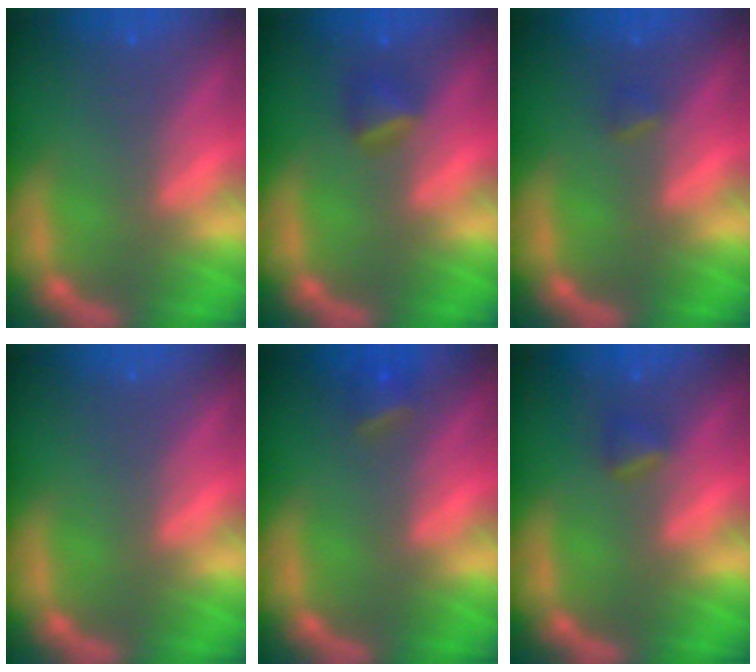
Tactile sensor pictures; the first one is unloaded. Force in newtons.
{"total": 1.9}
{"total": 0.9}
{"total": 0.0}
{"total": 1.9}
{"total": 1.4}